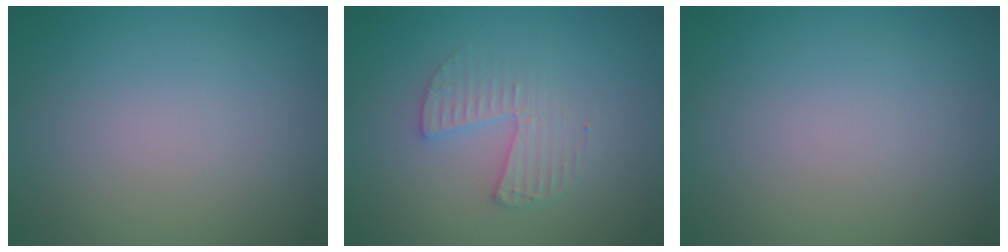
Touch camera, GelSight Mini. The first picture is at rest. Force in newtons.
{"total": 2.3, "press": 2.3, "slide": 0.3}
{"total": 0.0}